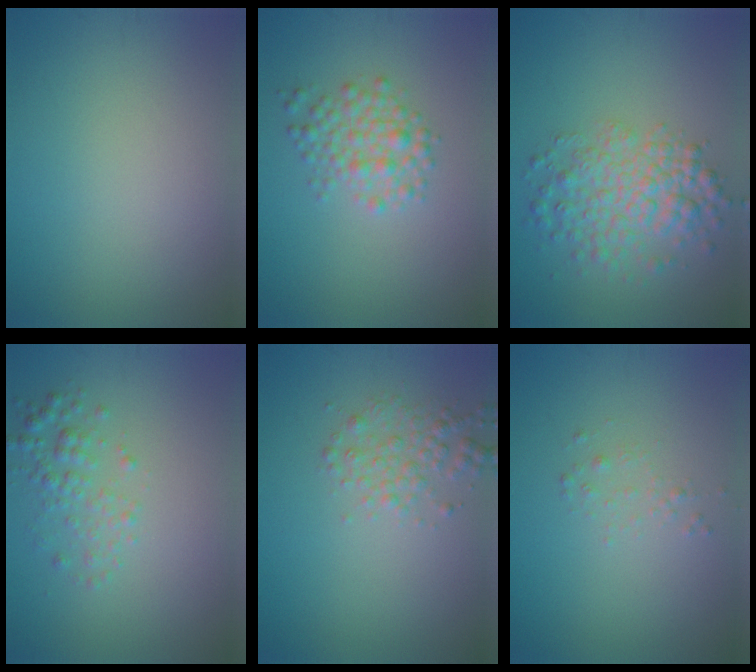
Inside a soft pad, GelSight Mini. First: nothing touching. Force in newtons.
{"total": 2.8, "press": 2.8, "slide": 0.1}
{"total": 5.0, "press": 5.0, "slide": 0.2}
{"total": 2.3, "press": 2.3, "slide": 0.1}
{"total": 2.2, "press": 2.2, "slide": 0.0}
{"total": 0.8, "press": 0.8, "slide": 0.1}